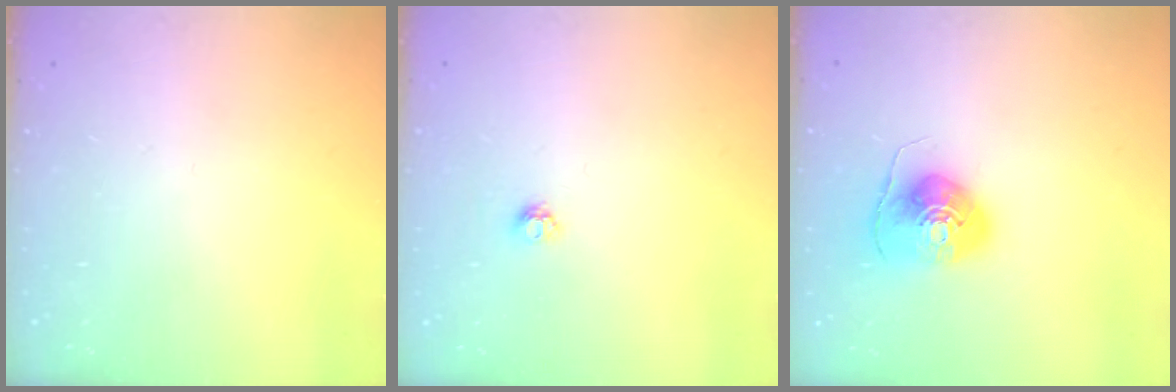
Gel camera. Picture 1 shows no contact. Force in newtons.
{"total": 3.8, "press": 3.8, "slide": 0.5}
{"total": 9.8, "press": 9.7, "slide": 1.4}